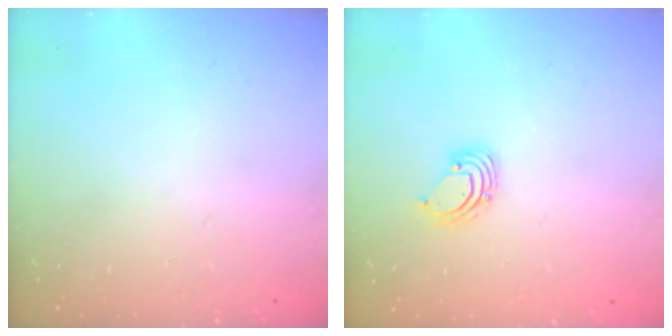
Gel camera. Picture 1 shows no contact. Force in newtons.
{"total": 2.2, "press": 2.2, "slide": 0.2}